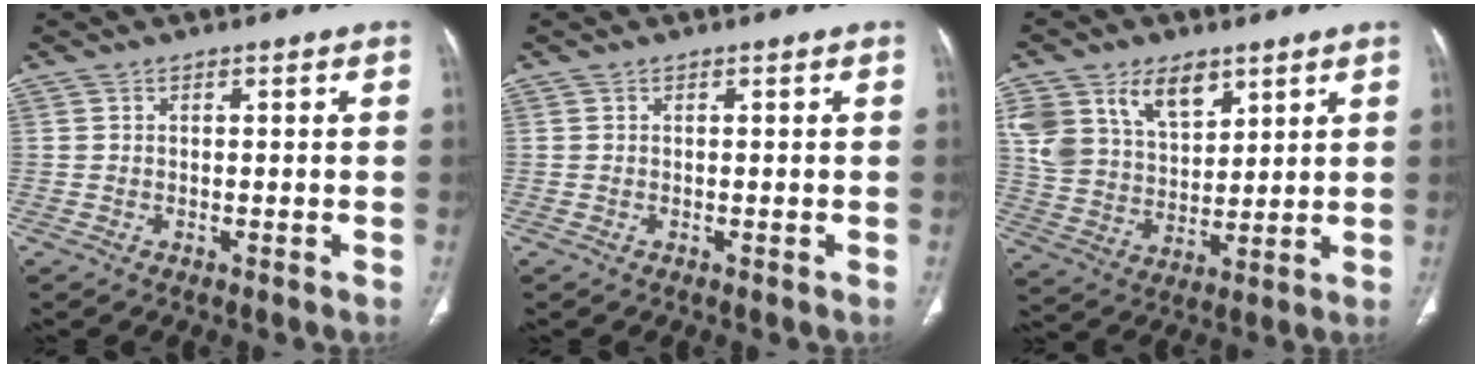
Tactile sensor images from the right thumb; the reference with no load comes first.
{"total": 0.0}
{"total": 14.5, "force": [7.6, 9.1, 8.3], "torque": [-0.130, -0.025, 0.158]}